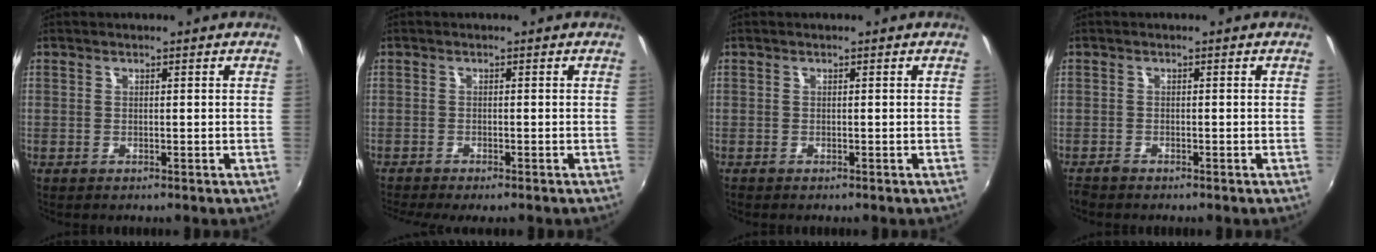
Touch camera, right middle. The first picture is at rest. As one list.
[{"total": 3.8, "force": [-3.3, 0.0, 1.9], "torque": [-0.045, -0.021, -0.057]}, {"total": 0.0}, {"total": 1.9, "force": [-1.7, 0.4, 0.5], "torque": [-0.014, -0.012, -0.035]}]